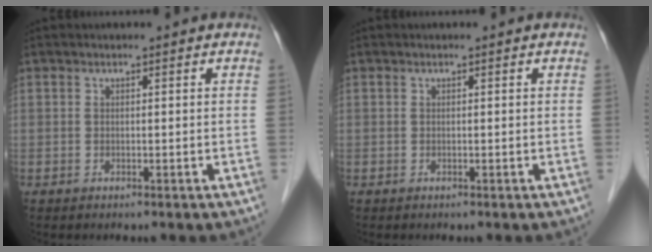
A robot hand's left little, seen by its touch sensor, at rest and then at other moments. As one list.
[{"total": 0.0}]